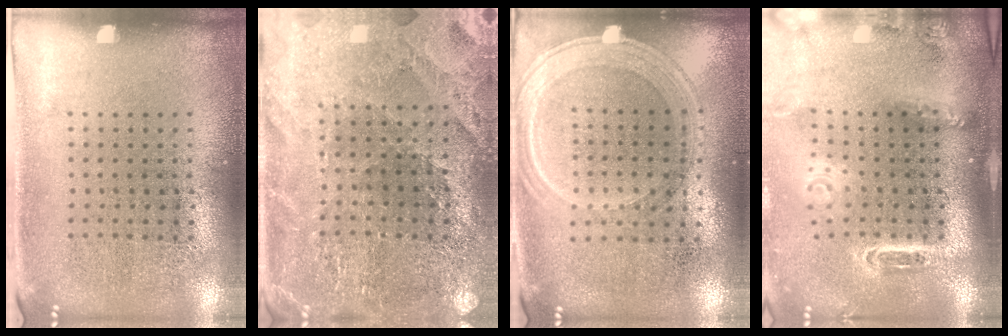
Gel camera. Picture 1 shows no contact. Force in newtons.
{"total": 2.6, "press": 2.6, "slide": 0.4}
{"total": 1.3, "press": 1.2, "slide": 0.3}
{"total": 2.8, "press": 2.0, "slide": 1.9}